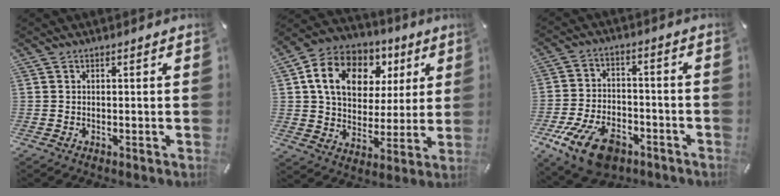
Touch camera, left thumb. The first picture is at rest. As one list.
[{"total": 14.9, "force": [5.6, 11.7, 7.4], "torque": [-0.131, -0.003, 0.108]}, {"total": 13.2, "force": [-7.6, 7.5, 7.8], "torque": [-0.154, 0.042, -0.132]}]